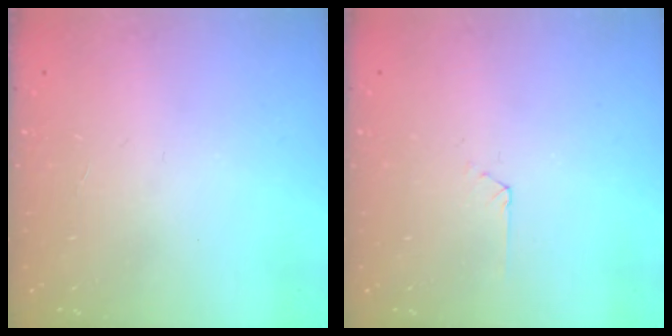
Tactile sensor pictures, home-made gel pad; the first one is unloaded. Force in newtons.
{"total": 1.5, "press": 1.4, "slide": 0.2}